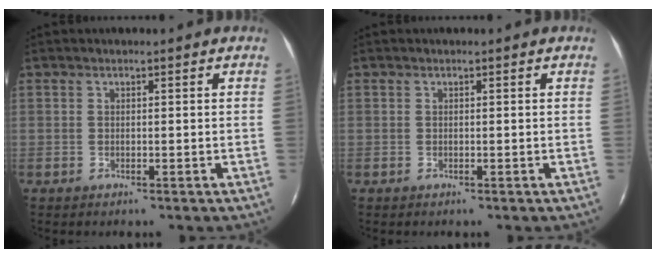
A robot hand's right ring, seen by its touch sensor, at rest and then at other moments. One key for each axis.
{"total": 0.0}